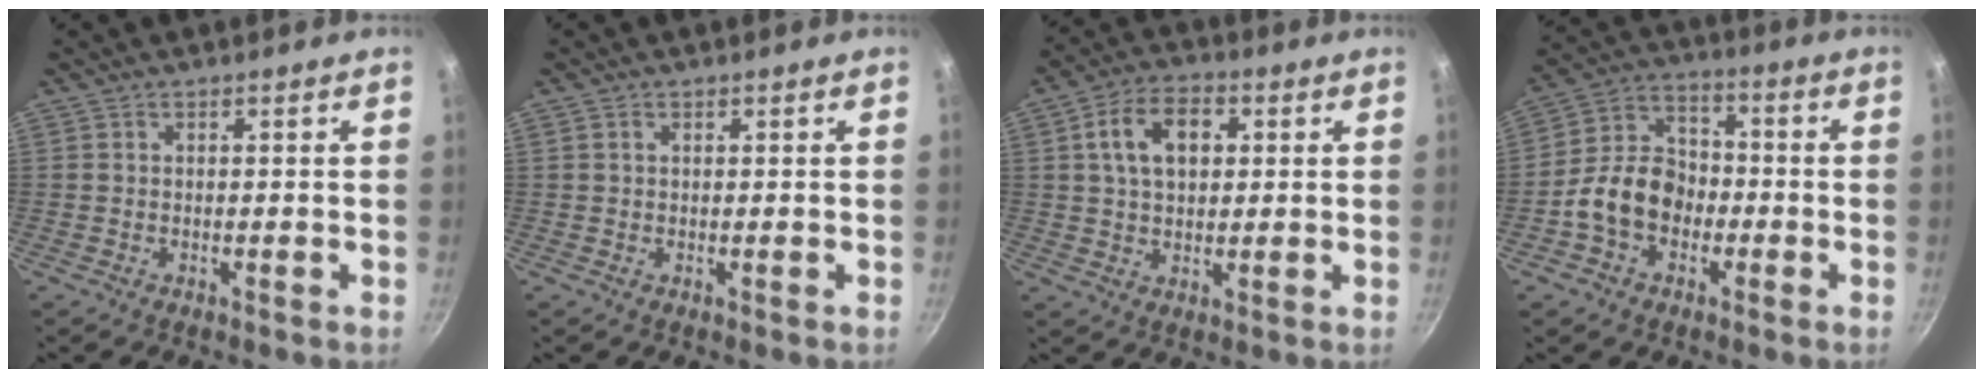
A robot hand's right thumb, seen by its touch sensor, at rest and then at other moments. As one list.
[{"total": 0.9, "force": [0.4, 0.7, 0.5], "torque": [-0.007, 0.002, 0.006]}, {"total": 10.2, "force": [2.4, 6.7, 7.3], "torque": [-0.103, 0.011, 0.035]}, {"total": 11.6, "force": [-3.2, 8.8, 6.8], "torque": [-0.086, 0.041, -0.072]}]